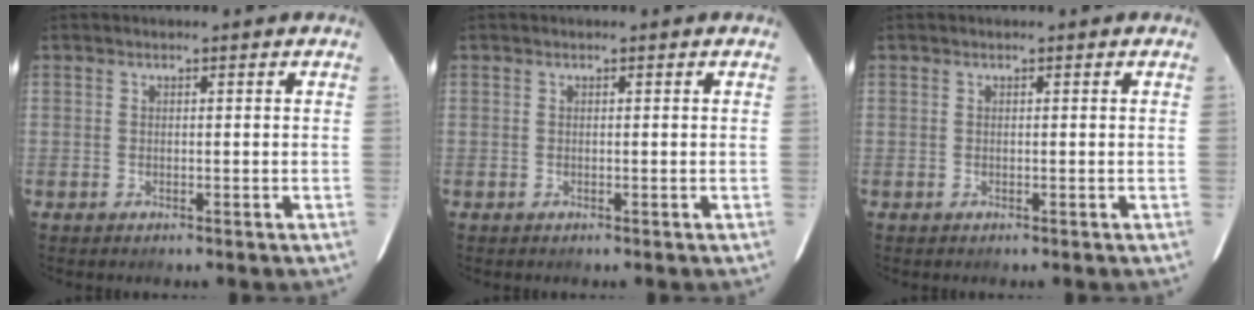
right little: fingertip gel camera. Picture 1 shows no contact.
{"total": 0.0}
{"total": 0.0}